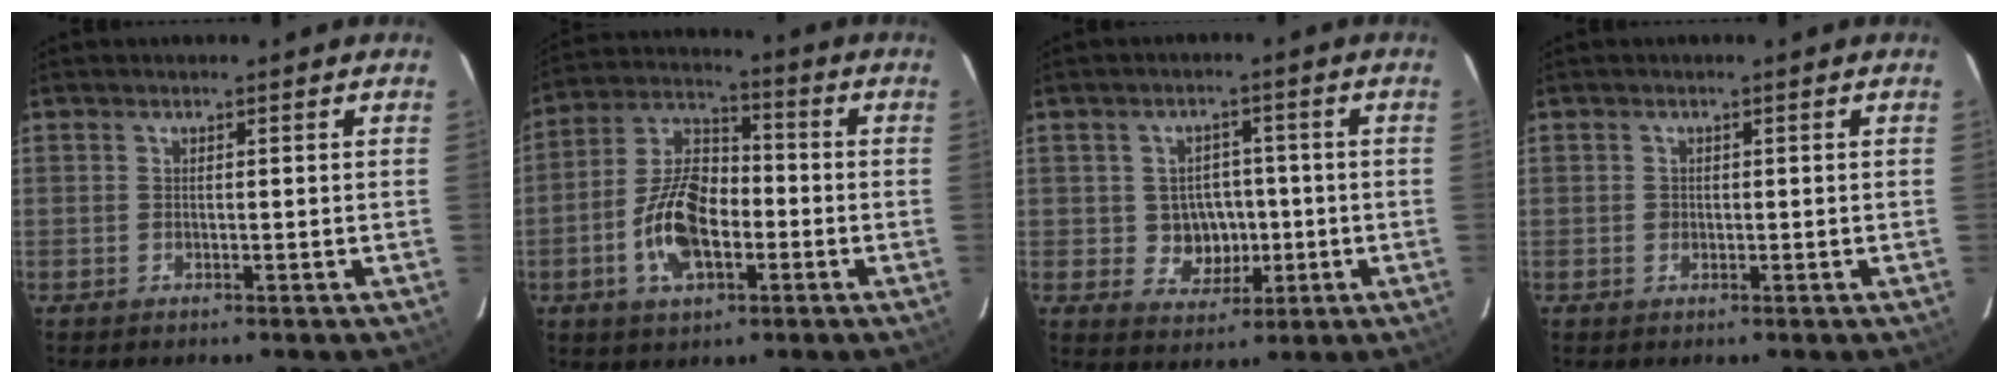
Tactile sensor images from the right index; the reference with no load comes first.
{"total": 12.9, "force": [-3.8, 7.0, 10.1], "torque": [-0.204, 0.016, -0.069]}
{"total": 6.3, "force": [-0.7, 5.9, 2.1], "torque": [-0.046, 0.013, 0.007]}
{"total": 0.8, "force": [-0.1, 0.8, 0.1], "torque": [0.003, 0.001, -0.002]}